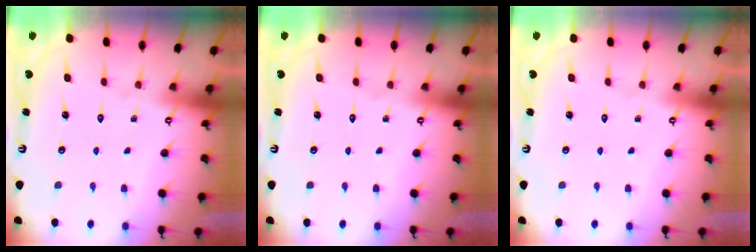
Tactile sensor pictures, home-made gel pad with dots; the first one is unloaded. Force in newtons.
{"total": 0.0}
{"total": 0.0}